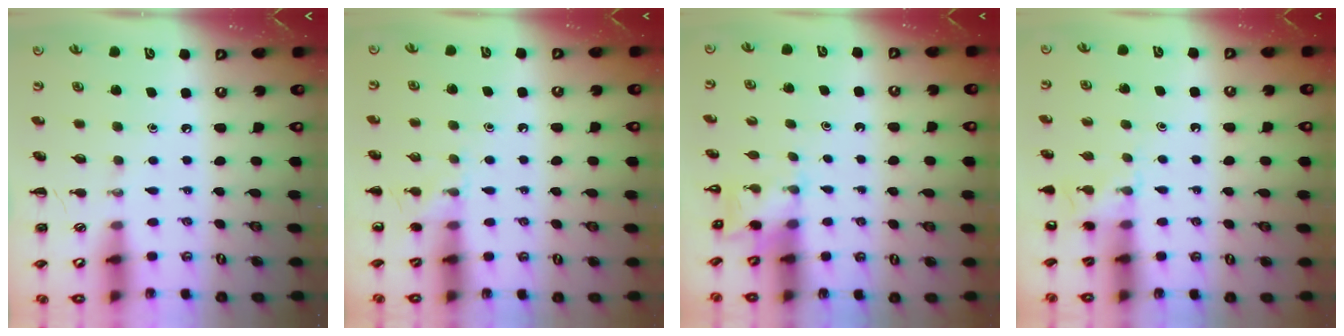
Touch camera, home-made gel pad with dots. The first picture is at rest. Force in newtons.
{"total": 6.8, "press": 6.3, "slide": 2.4}
{"total": 2.7, "press": 2.6, "slide": 0.9}
{"total": 4.3, "press": 4.1, "slide": 1.4}